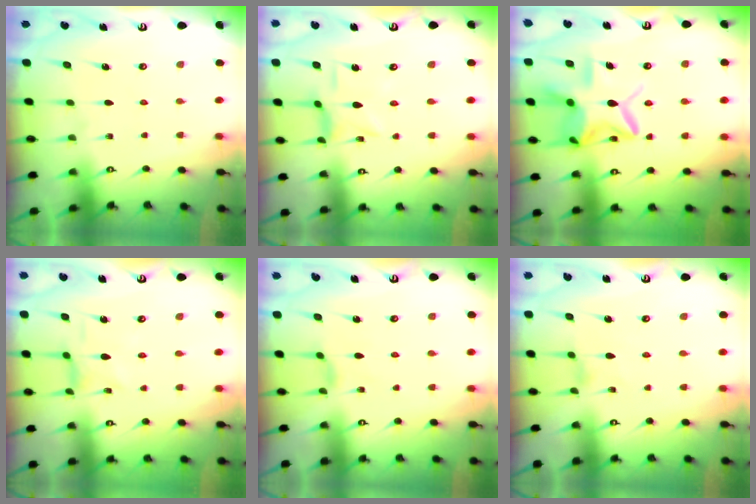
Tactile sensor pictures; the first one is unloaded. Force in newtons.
{"total": 2.4, "press": 2.4, "slide": 0.4}
{"total": 12.7, "press": 12.6, "slide": 1.1}
{"total": 2.1, "press": 2.1, "slide": 0.5}
{"total": 1.8, "press": 1.8, "slide": 0.4}
{"total": 1.0, "press": 1.0, "slide": 0.1}